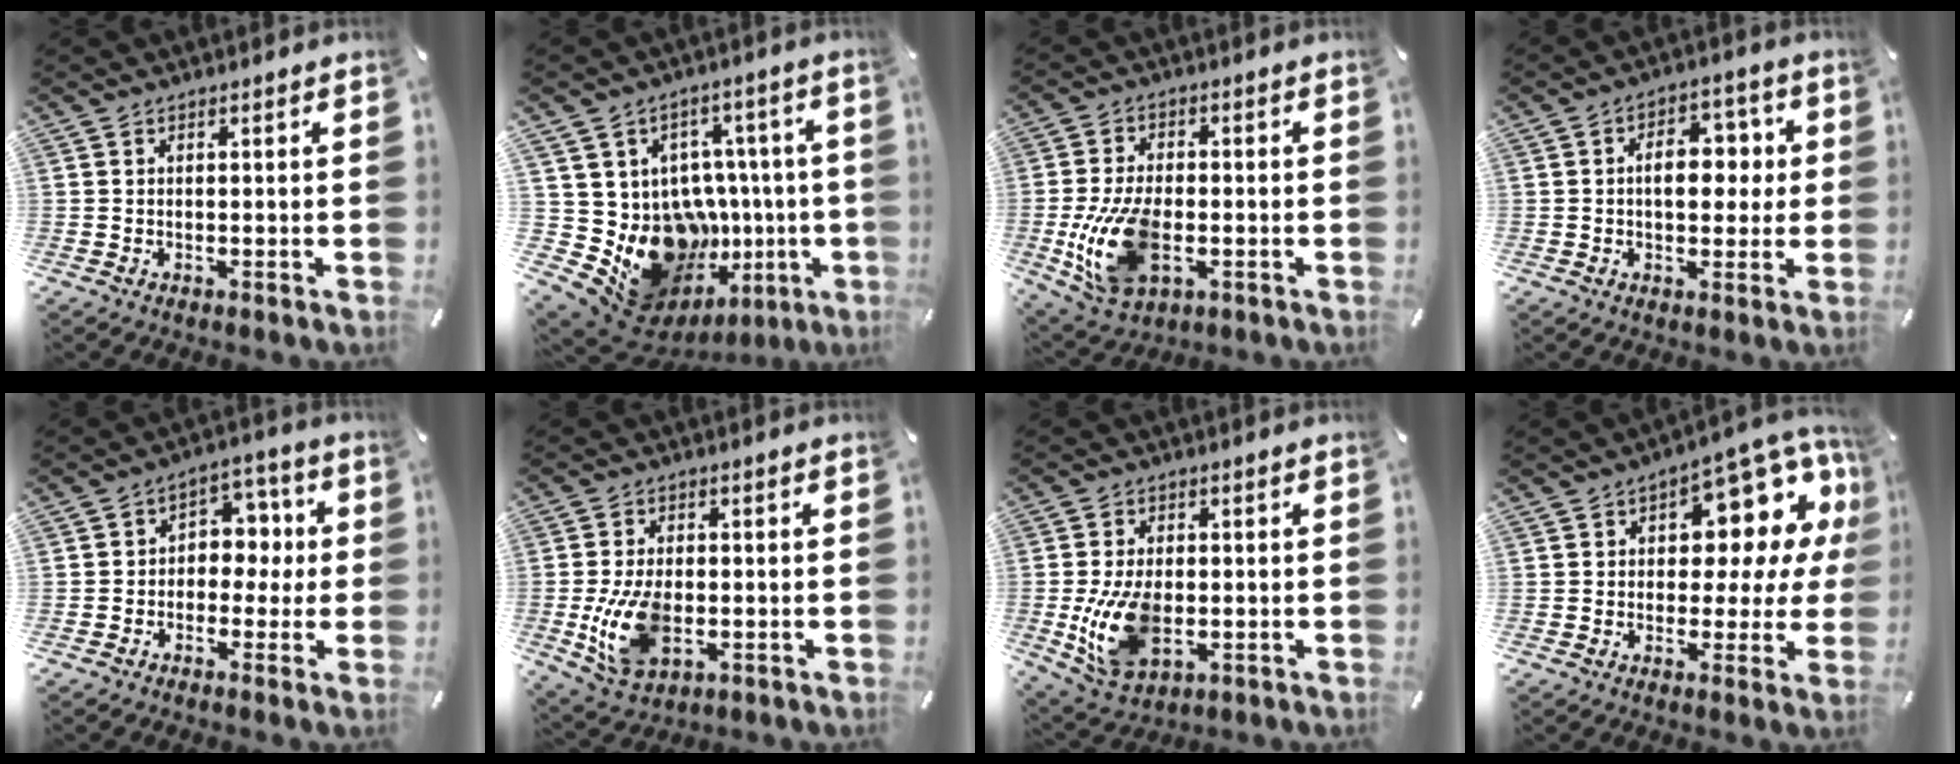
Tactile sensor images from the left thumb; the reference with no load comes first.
{"total": 18.2, "force": [-4.6, 14.7, 9.7], "torque": [-0.151, -0.018, -0.031]}
{"total": 14.2, "force": [-3.2, 8.7, 10.8], "torque": [-0.231, -0.006, -0.055]}
{"total": 9.7, "force": [1.1, 6.4, 7.2], "torque": [-0.087, -0.003, 0.011]}
{"total": 6.6, "force": [-0.9, 5.8, 3.1], "torque": [-0.034, 0.007, -0.024]}
{"total": 12.0, "force": [-2.0, 7.7, 9.0], "torque": [-0.194, -0.005, -0.033]}
{"total": 12.9, "force": [-1.8, 8.3, 9.7], "torque": [-0.198, -0.007, -0.029]}
{"total": 12.4, "force": [6.7, 6.9, 7.9], "torque": [-0.086, -0.068, 0.111]}